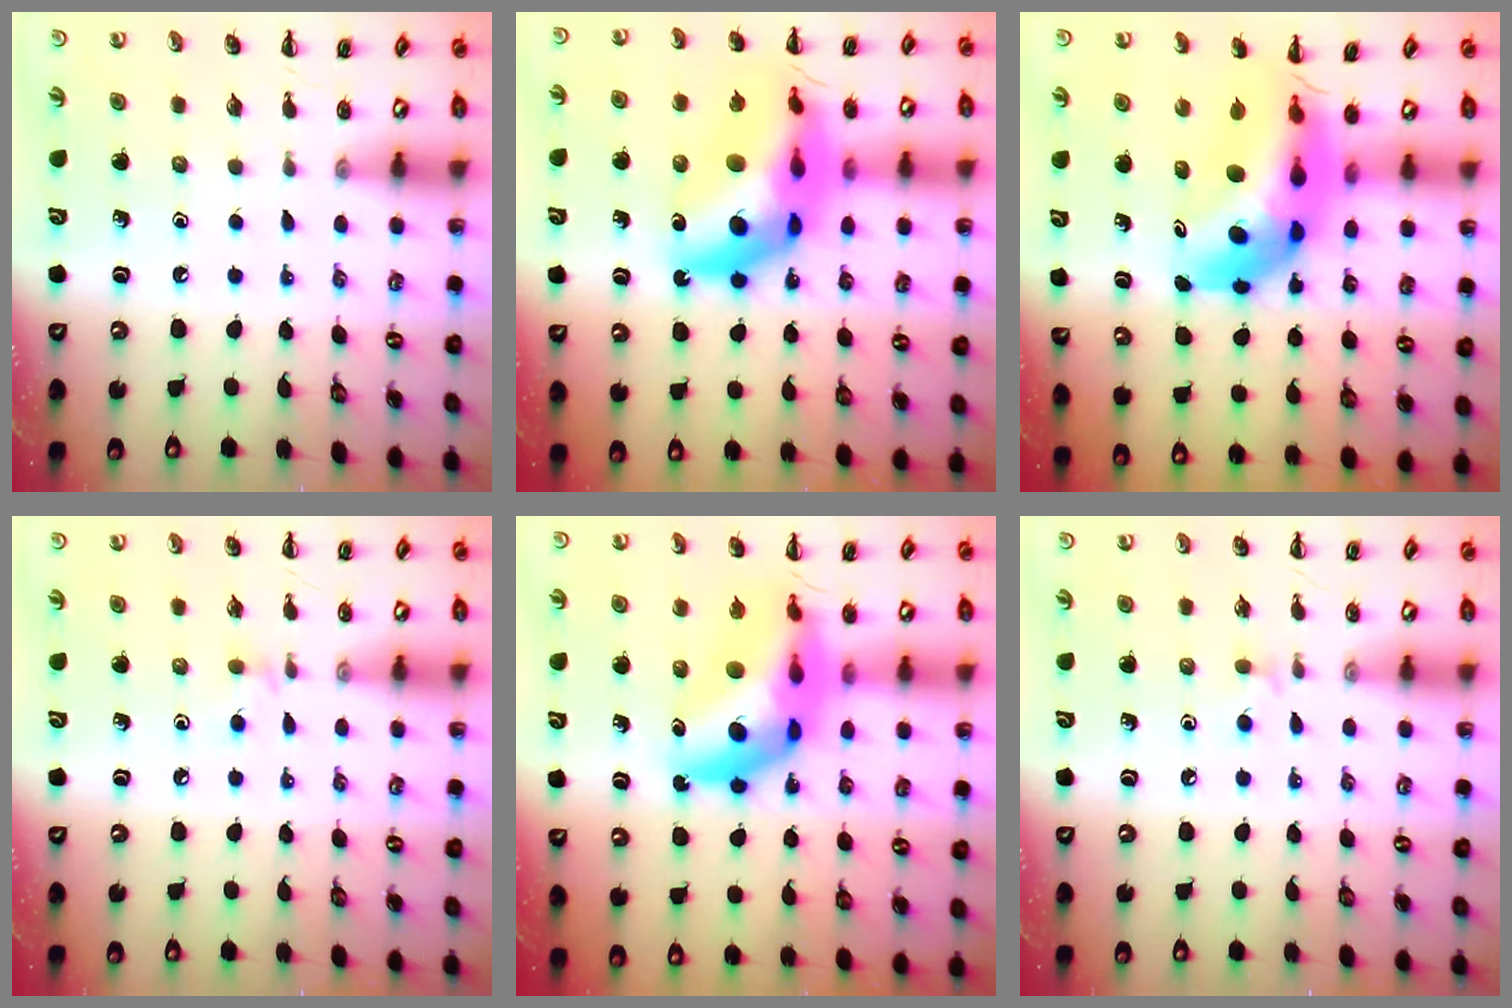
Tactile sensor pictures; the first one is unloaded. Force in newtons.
{"total": 22.4, "press": 21.7, "slide": 5.5}
{"total": 11.3, "press": 10.8, "slide": 3.5}
{"total": 3.9, "press": 3.6, "slide": 1.6}
{"total": 16.2, "press": 15.6, "slide": 4.4}
{"total": 3.7, "press": 3.4, "slide": 1.5}